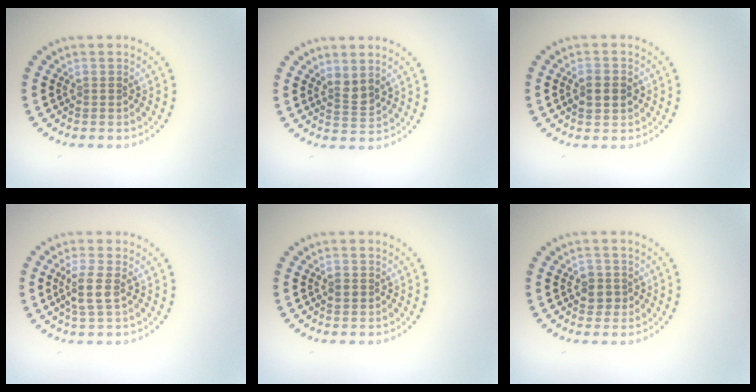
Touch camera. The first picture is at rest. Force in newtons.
{"total": 1.7, "press": 1.4, "slide": 1.1}
{"total": 3.0, "press": 3.0, "slide": 0.0}
{"total": 2.4, "press": 2.0, "slide": 1.3}
{"total": 1.1, "press": 1.1, "slide": 0.1}
{"total": 1.8, "press": 1.6, "slide": 0.6}